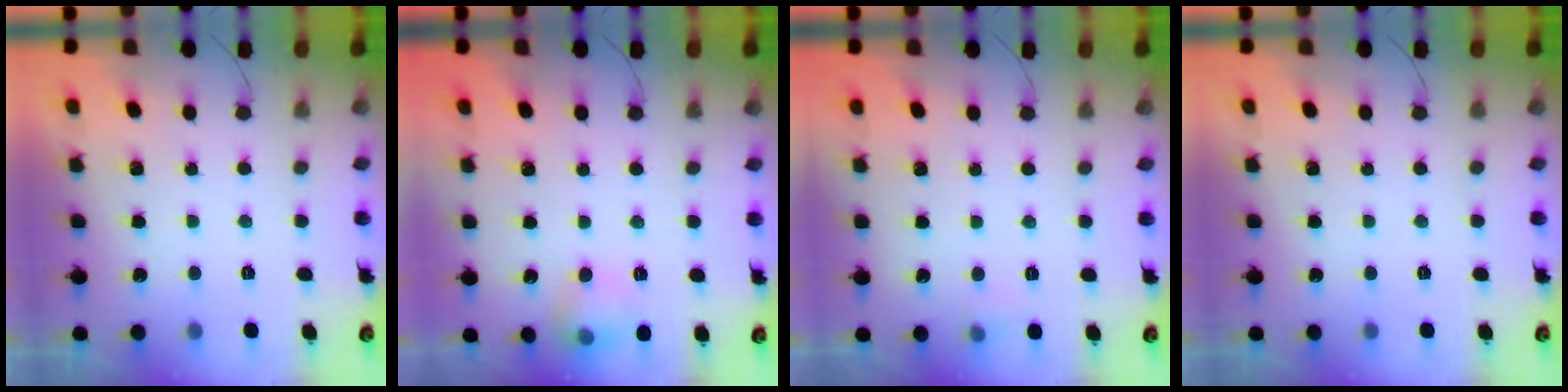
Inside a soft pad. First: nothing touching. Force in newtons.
{"total": 8.3, "press": 8.3, "slide": 0.8}
{"total": 3.9, "press": 3.7, "slide": 1.2}
{"total": 0.0}